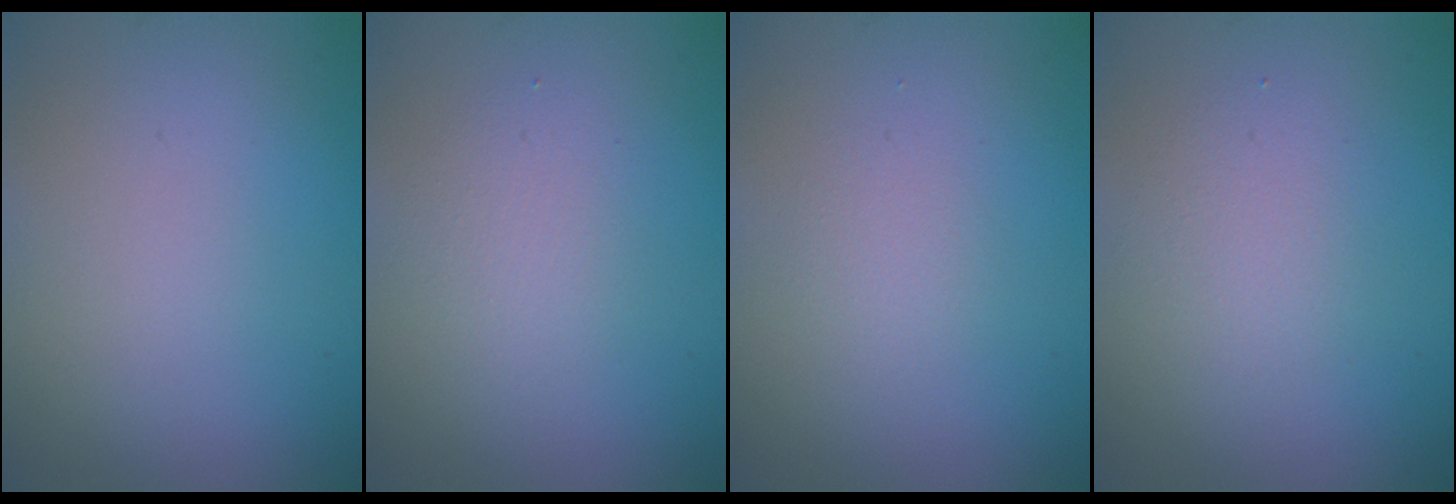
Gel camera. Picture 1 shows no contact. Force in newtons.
{"total": 2.0, "press": 2.0, "slide": 0.1}
{"total": 1.1, "press": 1.1, "slide": 0.1}
{"total": 2.4, "press": 2.4, "slide": 0.1}